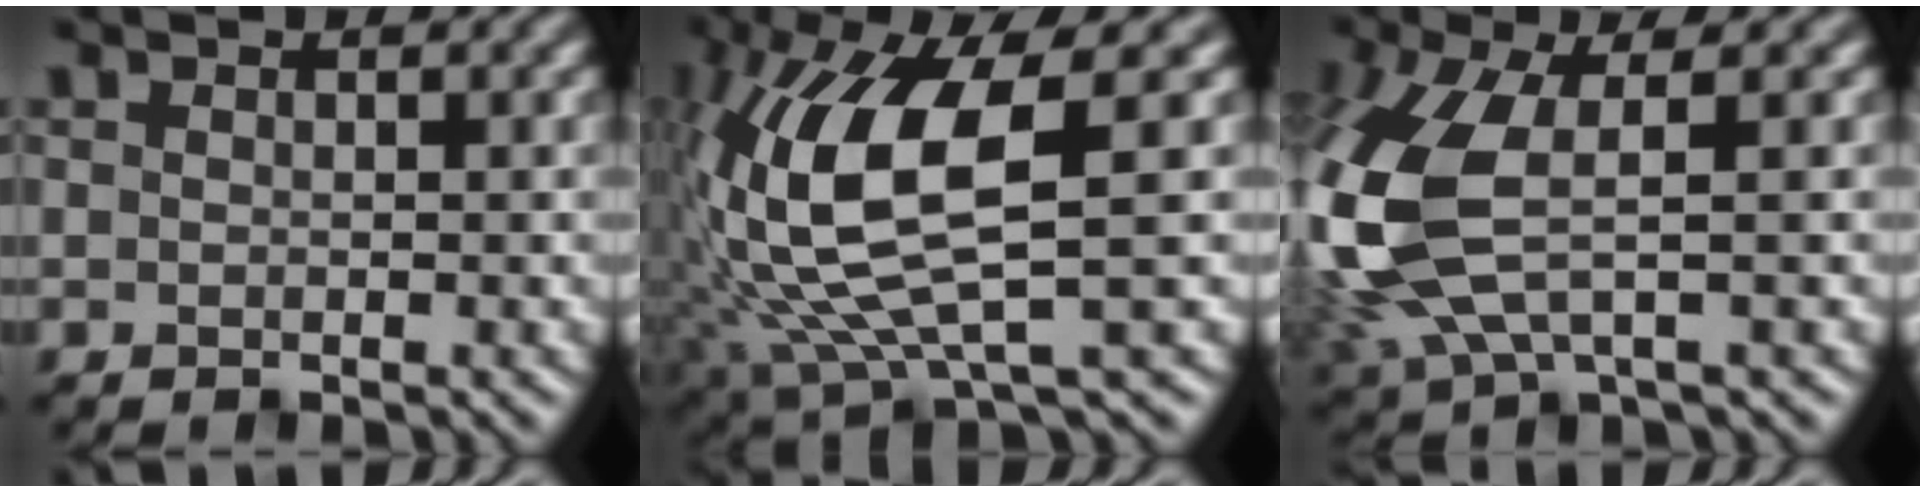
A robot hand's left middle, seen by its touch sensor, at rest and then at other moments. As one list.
[{"total": 10.5, "force": [1.2, 3.7, 9.8], "torque": [-0.208, -0.013, 0.027]}, {"total": 9.7, "force": [0.3, 4.5, 8.6], "torque": [-0.243, -0.012, 0.007]}]